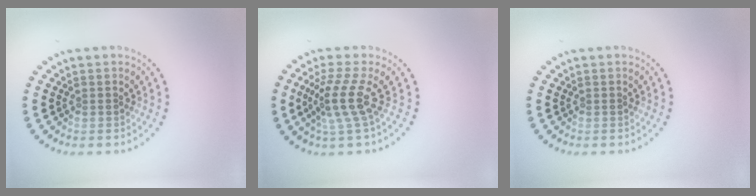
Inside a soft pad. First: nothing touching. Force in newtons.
{"total": 3.6, "press": 2.7, "slide": 2.4}
{"total": 0.0}